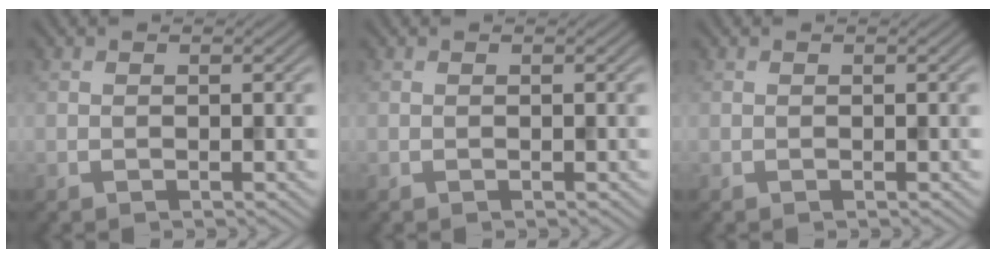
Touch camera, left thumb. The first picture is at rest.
{"total": 0.0}
{"total": 0.0}